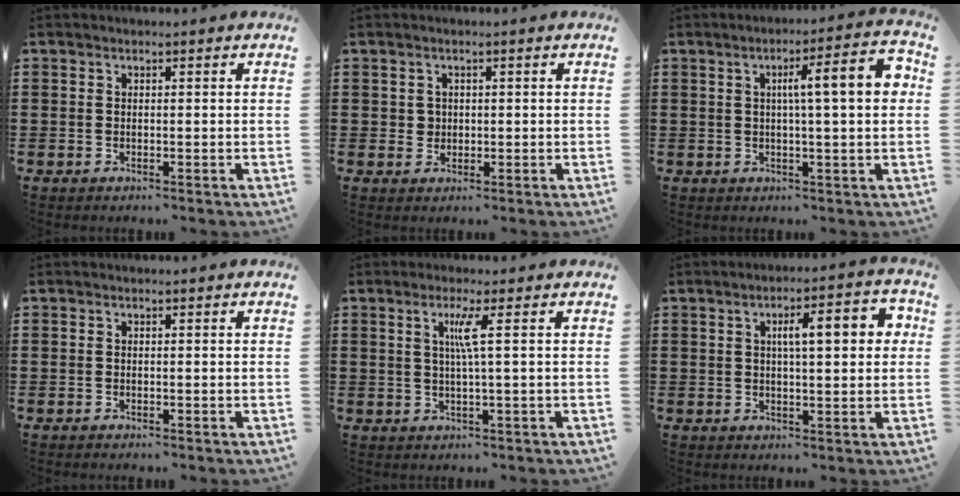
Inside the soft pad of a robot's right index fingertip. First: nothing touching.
{"total": 1.5, "force": [0.3, 1.4, 0.4], "torque": [-0.013, 0.007, 0.005]}
{"total": 9.1, "force": [1.6, 1.1, 8.9], "torque": [-0.141, -0.003, 0.015]}
{"total": 0.0}
{"total": 3.7, "force": [0.8, -0.6, 3.6], "torque": [-0.071, -0.004, 0.008]}
{"total": 7.1, "force": [1.7, 2.0, 6.6], "torque": [-0.105, 0.001, 0.019]}